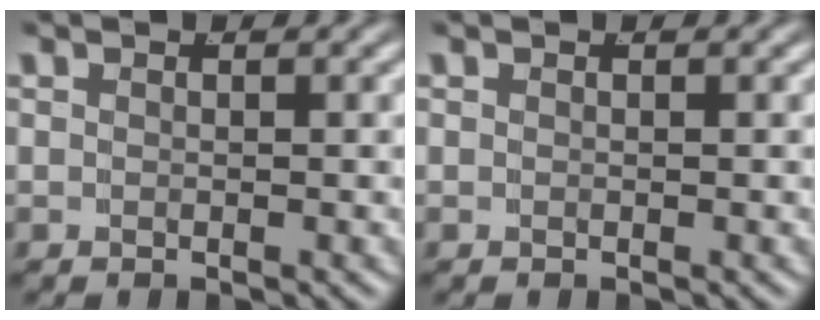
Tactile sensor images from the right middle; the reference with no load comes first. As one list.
[{"total": 0.0}]